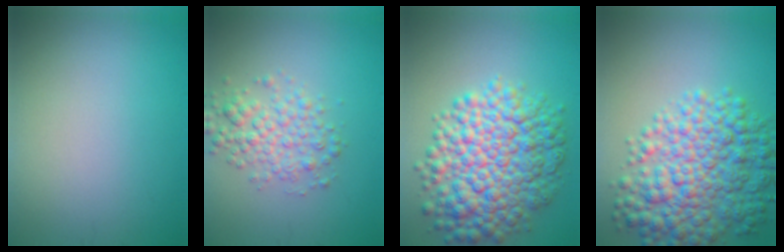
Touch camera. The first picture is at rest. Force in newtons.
{"total": 3.6, "press": 3.6, "slide": 0.1}
{"total": 10.2, "press": 10.2, "slide": 0.2}
{"total": 8.9, "press": 8.9, "slide": 0.2}